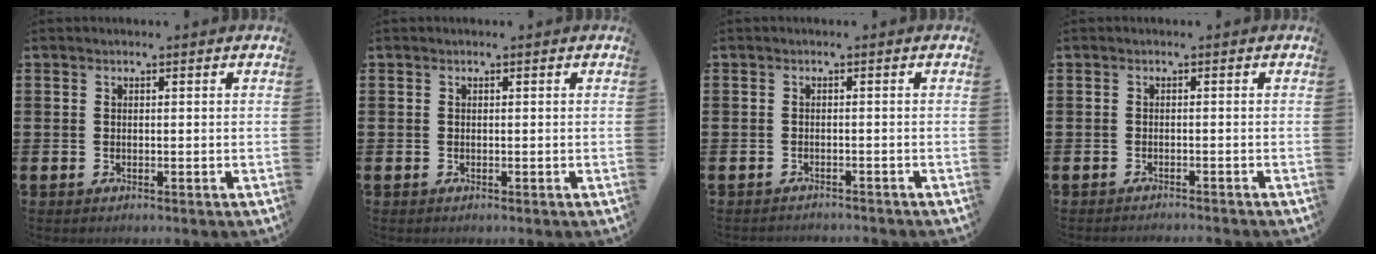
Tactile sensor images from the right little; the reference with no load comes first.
{"total": 0.0}
{"total": 0.9, "force": [-0.9, 0.0, -0.1], "torque": [0.000, 0.001, -0.018]}
{"total": 0.8, "force": [-0.7, -0.2, 0.0], "torque": [0.001, 0.000, -0.015]}